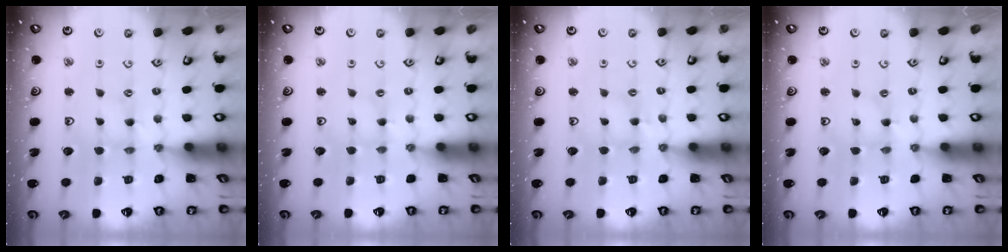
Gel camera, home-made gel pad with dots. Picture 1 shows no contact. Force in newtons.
{"total": 0.0}
{"total": 2.0, "press": 2.0, "slide": 0.2}
{"total": 0.0}